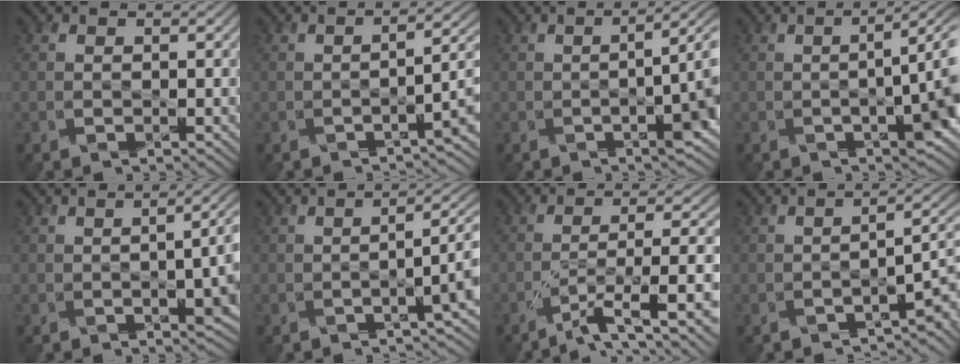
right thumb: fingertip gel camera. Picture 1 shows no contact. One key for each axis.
{"total": 4.9, "fx": -1.5, "fy": 1.7, "fz": 4.4, "tx": -0.055, "ty": 0.003, "tz": -0.019}
{"total": 7.1, "fx": -0.9, "fy": 2.0, "fz": 6.7, "tx": -0.077, "ty": -0.004, "tz": -0.014}
{"total": 7.7, "fx": -1.1, "fy": 1.9, "fz": 7.3, "tx": -0.090, "ty": -0.008, "tz": -0.016}
{"total": 6.9, "fx": -0.8, "fy": 2.9, "fz": 6.3, "tx": -0.059, "ty": -0.006, "tz": -0.013}
{"total": 4.8, "fx": -0.6, "fy": 1.4, "fz": 4.5, "tx": -0.061, "ty": 0.001, "tz": -0.009}
{"total": 8.4, "fx": -3.1, "fy": 2.5, "fz": 7.4, "tx": -0.130, "ty": -0.006, "tz": -0.047}
{"total": 4.1, "fx": -1.9, "fy": 1.2, "fz": 3.5, "tx": -0.044, "ty": 0.002, "tz": -0.030}